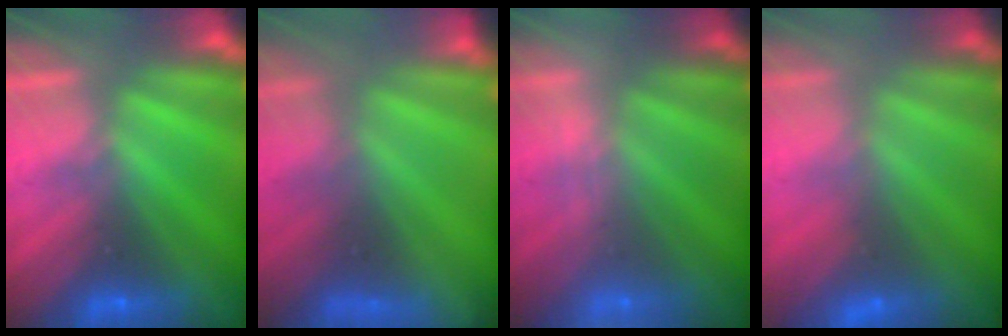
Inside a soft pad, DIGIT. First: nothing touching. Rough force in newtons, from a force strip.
{"total": 8.4}
{"total": 1.9}
{"total": 2.7}